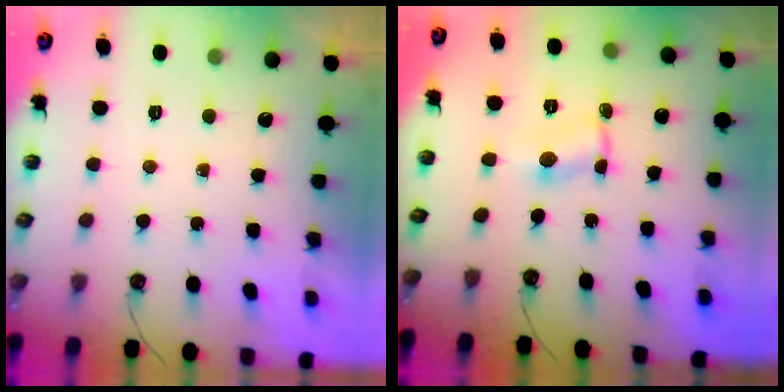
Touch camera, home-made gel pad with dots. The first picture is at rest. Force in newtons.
{"total": 0.8, "press": 0.6, "slide": 0.5}